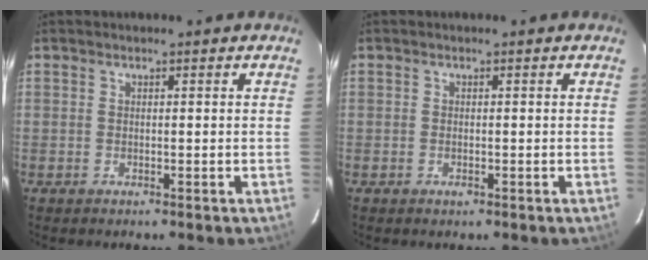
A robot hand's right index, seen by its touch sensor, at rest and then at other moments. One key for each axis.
{"total": 1.0, "fx": -0.6, "fy": 0.6, "fz": 0.6, "tx": -0.011, "ty": 0.001, "tz": -0.010}